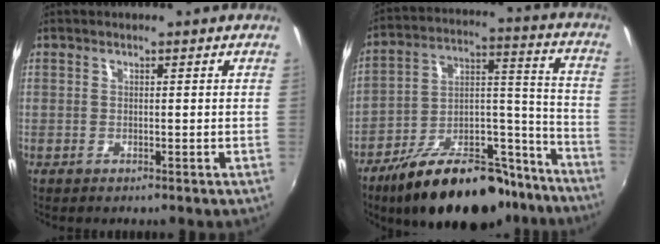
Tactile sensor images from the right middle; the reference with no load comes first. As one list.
[{"total": 24.5, "force": [-17.5, 10.8, 13.3], "torque": [-0.200, 0.044, -0.247]}]